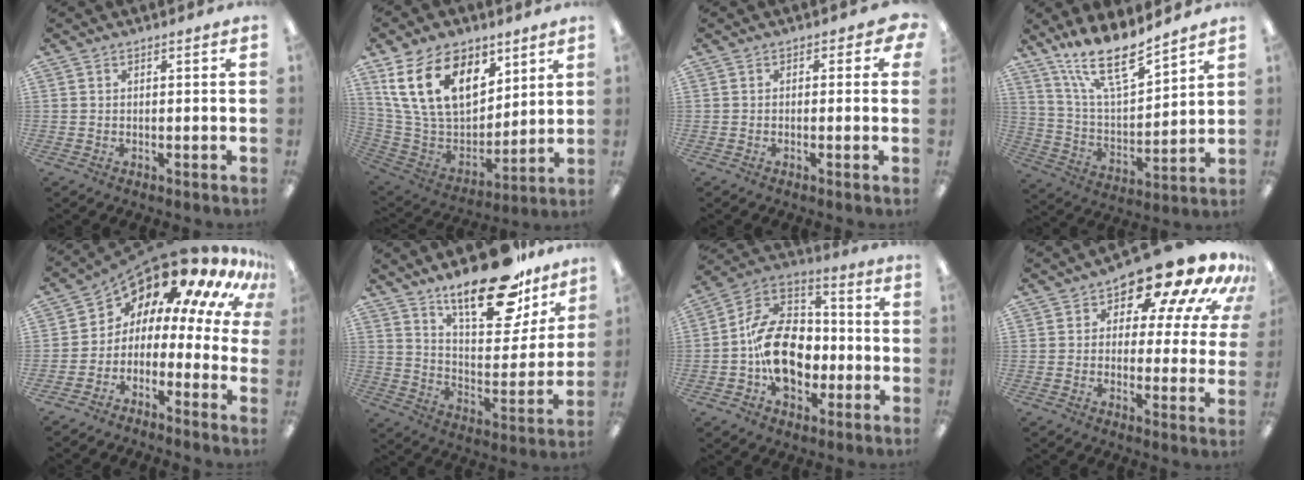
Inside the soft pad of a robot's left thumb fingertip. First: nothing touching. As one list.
[{"total": 21.1, "force": [10.6, 12.9, 12.9], "torque": [-0.264, -0.033, 0.195]}, {"total": 1.8, "force": [-0.5, 1.1, 1.3], "torque": [-0.015, 0.004, -0.012]}, {"total": 16.4, "force": [13.3, 3.8, 8.8], "torque": [-0.173, -0.086, 0.233]}, {"total": 12.9, "force": [10.0, 4.6, 6.8], "torque": [-0.107, -0.098, 0.156]}, {"total": 22.7, "force": [16.8, 8.4, 12.8], "torque": [-0.185, -0.108, 0.280]}, {"total": 16.6, "force": [-2.6, 12.1, 11.1], "torque": [-0.234, 0.031, -0.046]}, {"total": 14.1, "force": [10.0, 5.5, 8.3], "torque": [-0.134, -0.071, 0.167]}]